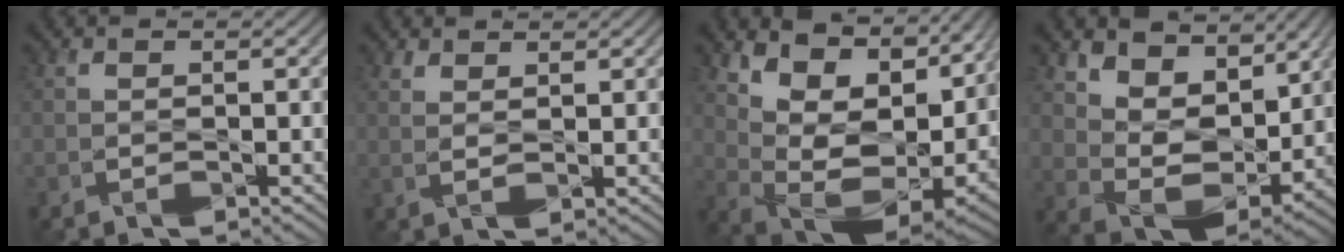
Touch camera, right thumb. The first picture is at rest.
{"total": 1.5, "force": [1.3, -0.1, 0.7], "torque": [-0.013, -0.003, 0.031]}
{"total": 14.1, "force": [6.7, 7.1, 10.2], "torque": [-0.199, 0.016, 0.123]}
{"total": 9.9, "force": [5.4, 6.1, 5.6], "torque": [-0.128, -0.001, 0.090]}